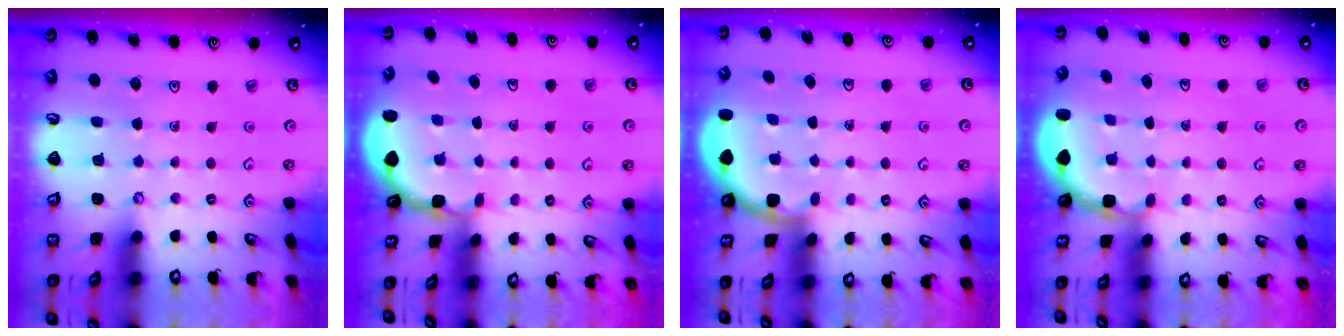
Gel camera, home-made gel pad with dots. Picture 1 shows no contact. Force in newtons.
{"total": 1.9, "press": 1.9, "slide": 0.3}
{"total": 2.2, "press": 2.2, "slide": 0.1}
{"total": 2.7, "press": 2.3, "slide": 1.4}